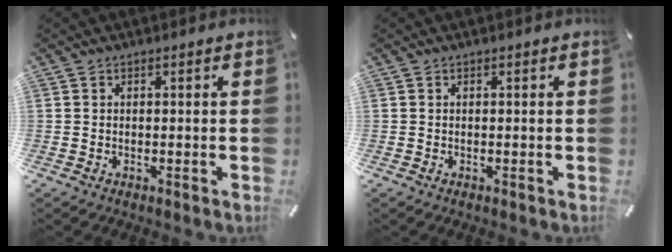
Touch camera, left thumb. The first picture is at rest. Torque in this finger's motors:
{"motor_torque": [-0.02, 0.03, -0.01, -0.01, 0.00]}